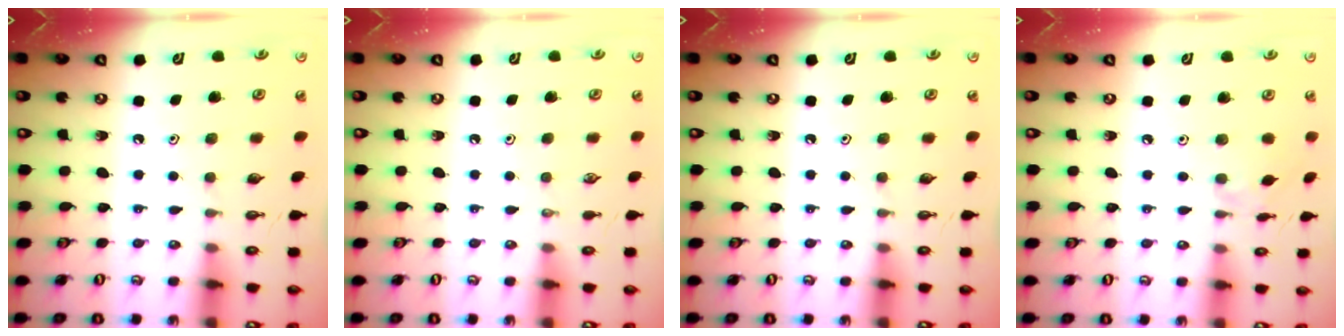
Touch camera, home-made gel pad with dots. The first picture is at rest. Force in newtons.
{"total": 0.0}
{"total": 0.0}
{"total": 1.8, "press": 1.7, "slide": 0.5}